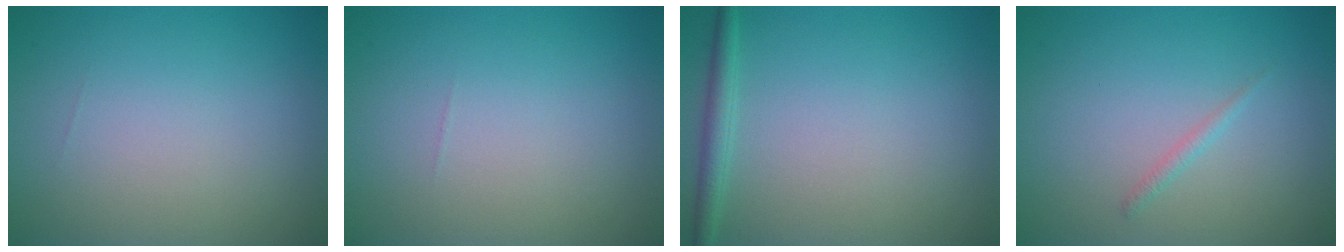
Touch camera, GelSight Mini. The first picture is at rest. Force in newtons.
{"total": 0.0}
{"total": 1.7, "press": 1.7, "slide": 0.1}
{"total": 0.7, "press": 0.7, "slide": 0.0}